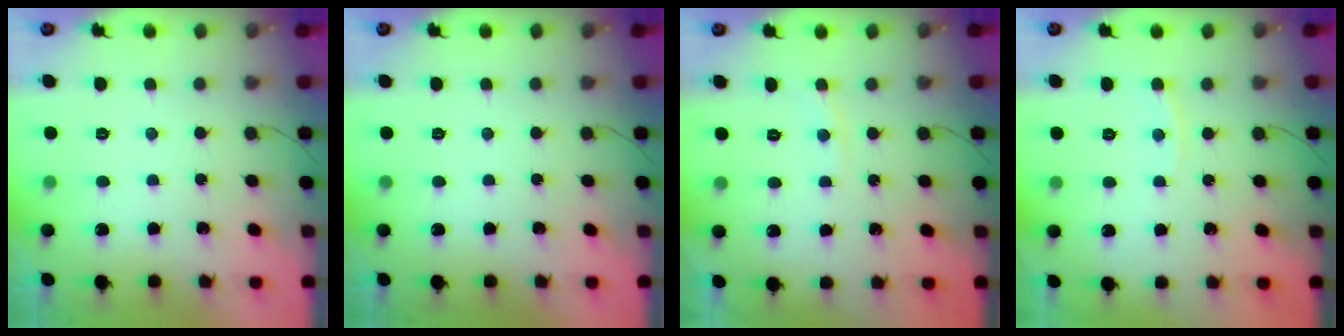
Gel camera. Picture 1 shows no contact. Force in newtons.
{"total": 0.0}
{"total": 3.1, "press": 3.0, "slide": 0.3}
{"total": 3.0, "press": 3.0, "slide": 0.4}